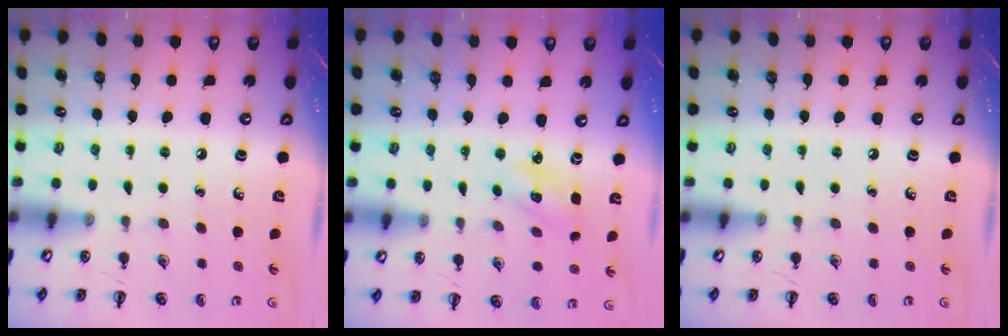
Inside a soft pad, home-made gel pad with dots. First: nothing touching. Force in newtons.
{"total": 2.8, "press": 2.8, "slide": 0.7}
{"total": 0.0}